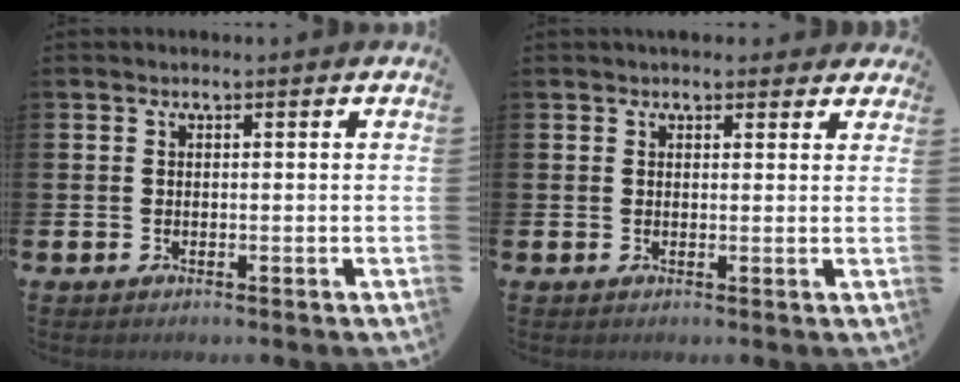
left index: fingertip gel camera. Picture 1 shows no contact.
{"total": 2.1, "force": [1.9, 0.8, 0.1], "torque": [0.008, -0.004, 0.032]}